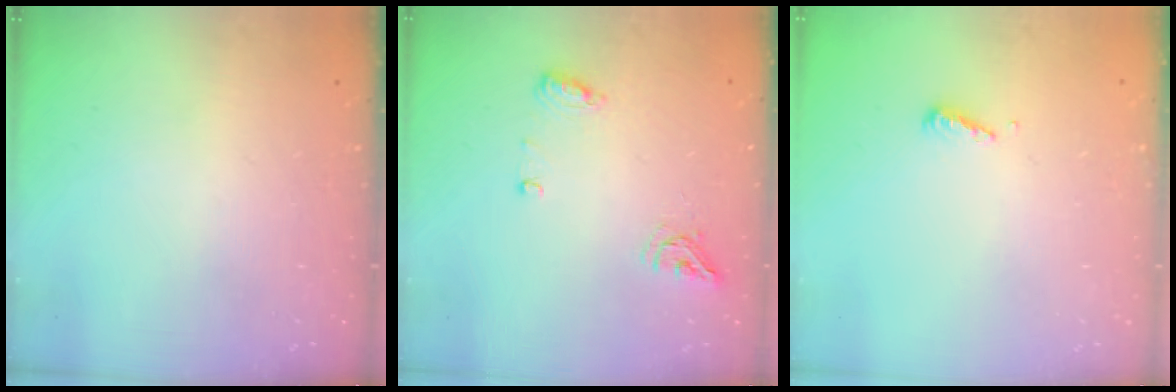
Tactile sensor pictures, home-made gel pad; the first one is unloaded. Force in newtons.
{"total": 7.4, "press": 7.4, "slide": 1.0}
{"total": 3.2, "press": 3.1, "slide": 0.3}